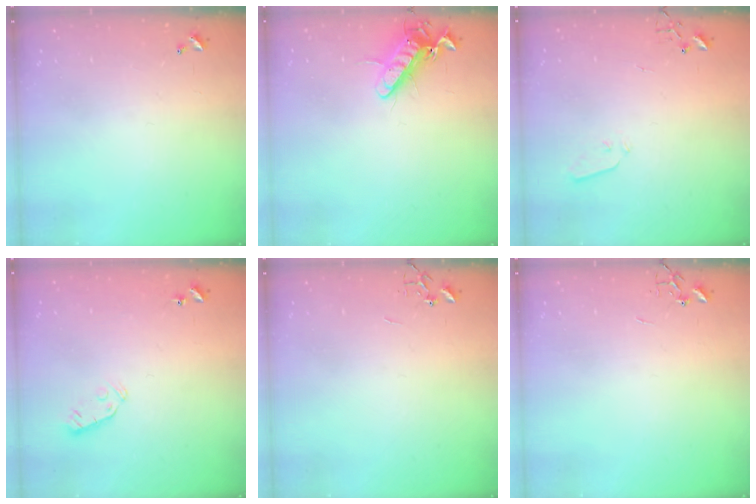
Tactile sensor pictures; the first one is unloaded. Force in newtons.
{"total": 11.7, "press": 11.6, "slide": 1.7}
{"total": 3.6, "press": 3.6, "slide": 0.6}
{"total": 3.6, "press": 3.4, "slide": 0.9}
{"total": 0.0}
{"total": 0.0}